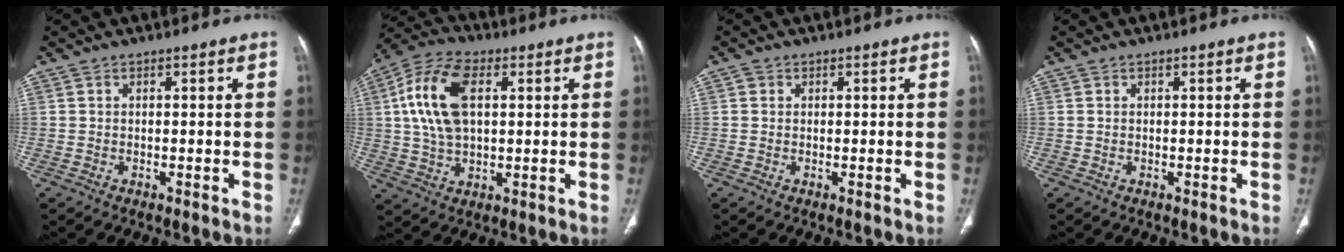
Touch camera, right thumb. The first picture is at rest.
{"total": 13.9, "force": [3.1, 7.8, 11.0], "torque": [-0.222, 0.012, 0.055]}
{"total": 0.8, "force": [0.2, 0.8, 0.2], "torque": [0.002, 0.002, 0.002]}
{"total": 0.0}